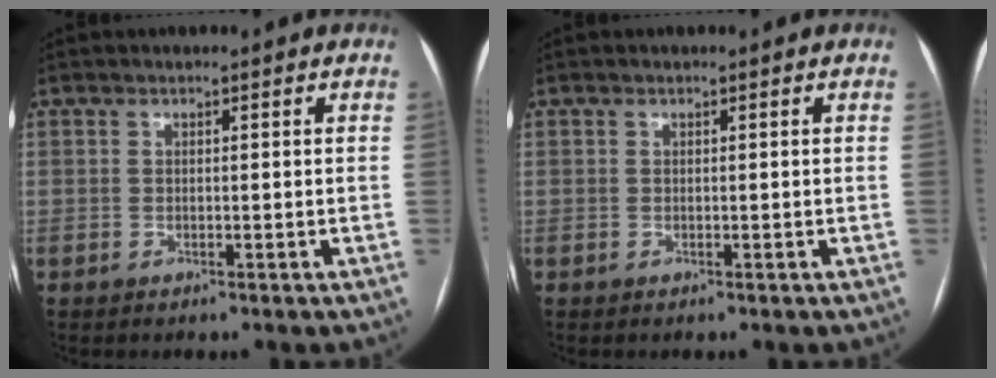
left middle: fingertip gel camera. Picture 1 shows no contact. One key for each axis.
{"total": 0.0}